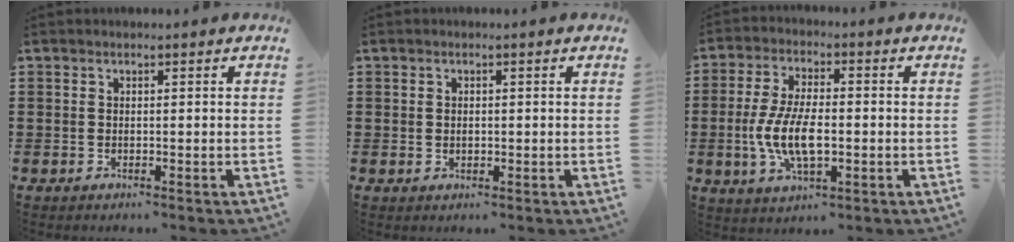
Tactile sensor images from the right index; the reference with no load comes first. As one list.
[{"total": 0.8, "force": [0.2, 0.7, 0.5], "torque": [-0.011, 0.005, 0.002]}, {"total": 9.2, "force": [-1.6, 4.0, 8.1], "torque": [-0.180, -0.005, -0.034]}]